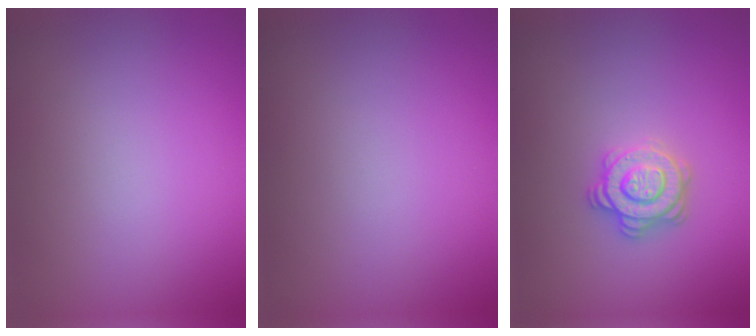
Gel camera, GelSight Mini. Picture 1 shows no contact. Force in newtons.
{"total": 0.0}
{"total": 2.9, "press": 2.8, "slide": 0.9}